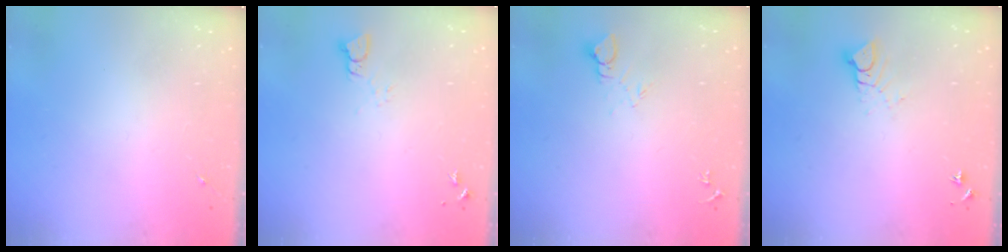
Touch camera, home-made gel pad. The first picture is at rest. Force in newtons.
{"total": 2.5, "press": 2.5, "slide": 0.1}
{"total": 6.0, "press": 6.0, "slide": 0.5}
{"total": 6.3, "press": 6.3, "slide": 0.1}